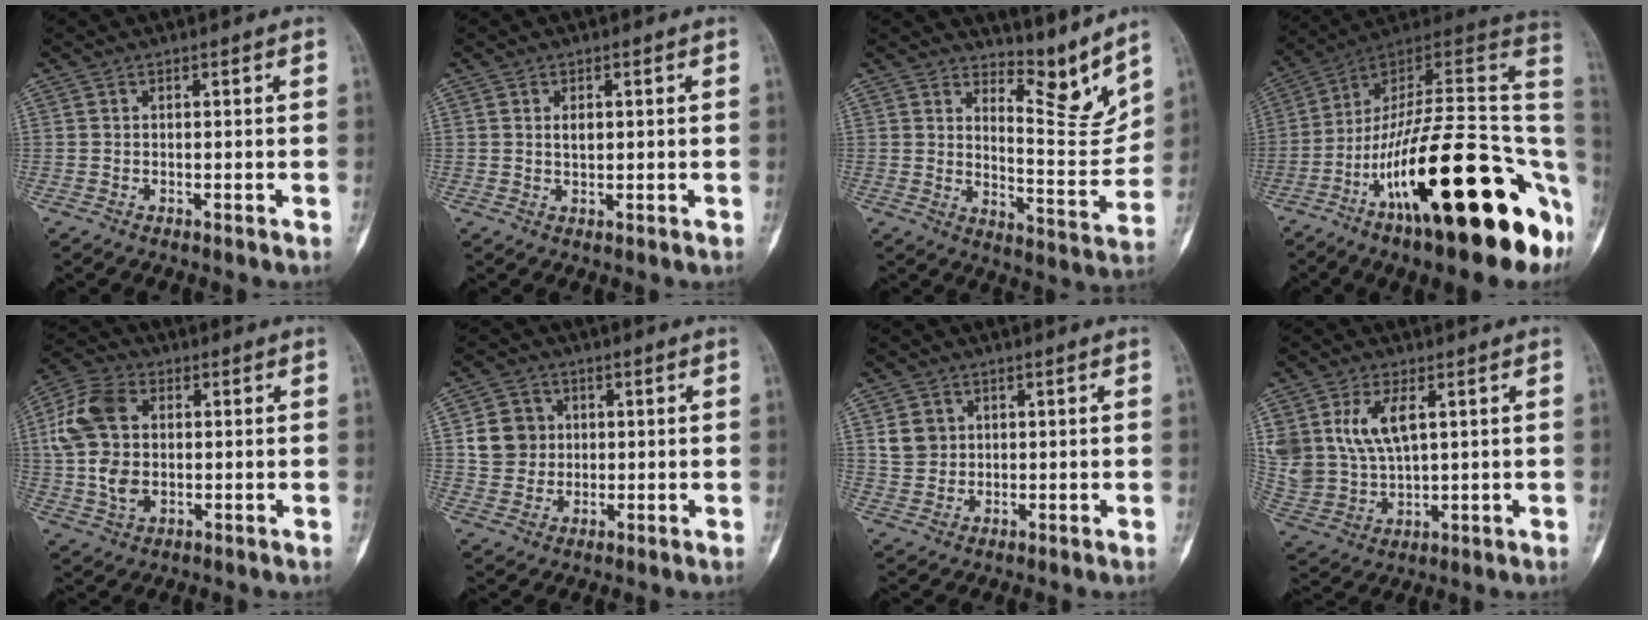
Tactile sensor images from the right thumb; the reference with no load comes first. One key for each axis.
{"total": 2.0, "fx": 0.5, "fy": 1.3, "fz": 1.4, "tx": -0.013, "ty": -0.002, "tz": 0.008}
{"total": 8.9, "fx": 8.2, "fy": 1.7, "fz": 3.0, "tx": -0.010, "ty": -0.085, "tz": 0.137}
{"total": 30.4, "fx": -10.9, "fy": 8.7, "fz": 27.0, "tx": -0.345, "ty": 0.065, "tz": -0.173}
{"total": 13.2, "fx": 1.6, "fy": 9.0, "fz": 9.5, "tx": -0.184, "ty": 0.012, "tz": 0.027}
{"total": 7.6, "fx": 1.3, "fy": 7.1, "fz": 2.6, "tx": -0.011, "ty": 0.000, "tz": 0.022}
{"total": 4.7, "fx": 1.4, "fy": 4.2, "fz": 1.8, "tx": -0.009, "ty": -0.003, "tz": 0.030}
{"total": 13.1, "fx": 4.4, "fy": 7.9, "fz": 9.5, "tx": -0.187, "ty": -0.013, "tz": 0.101}